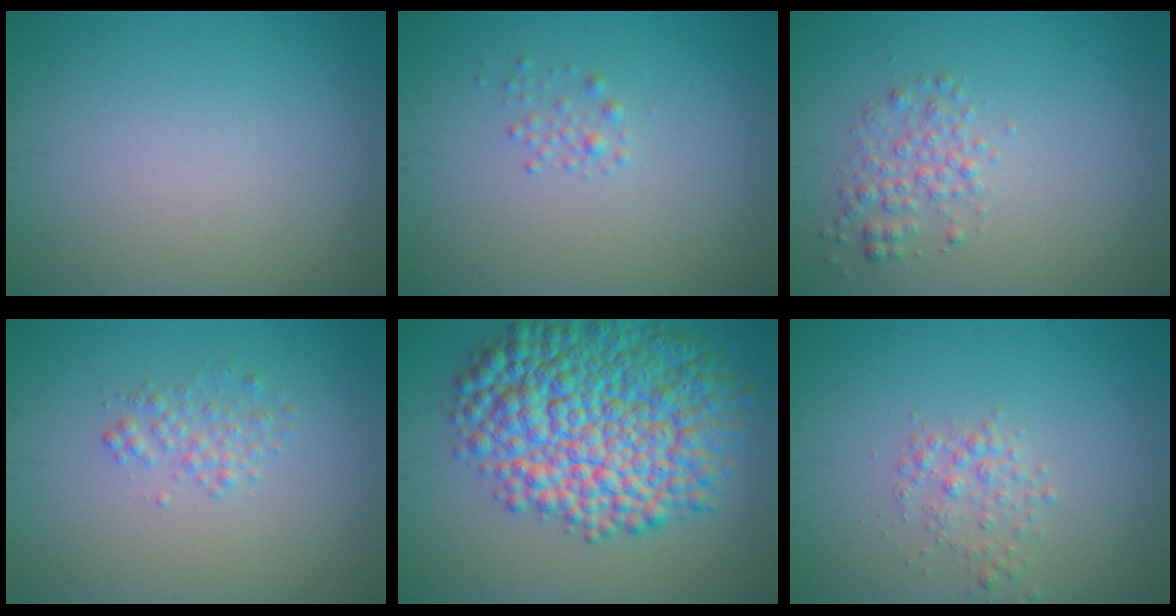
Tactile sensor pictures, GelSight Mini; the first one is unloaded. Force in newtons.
{"total": 0.9, "press": 0.9, "slide": 0.0}
{"total": 2.2, "press": 2.2, "slide": 0.1}
{"total": 1.5, "press": 1.5, "slide": 0.0}
{"total": 12.3, "press": 12.3, "slide": 0.1}
{"total": 1.7, "press": 1.7, "slide": 0.1}